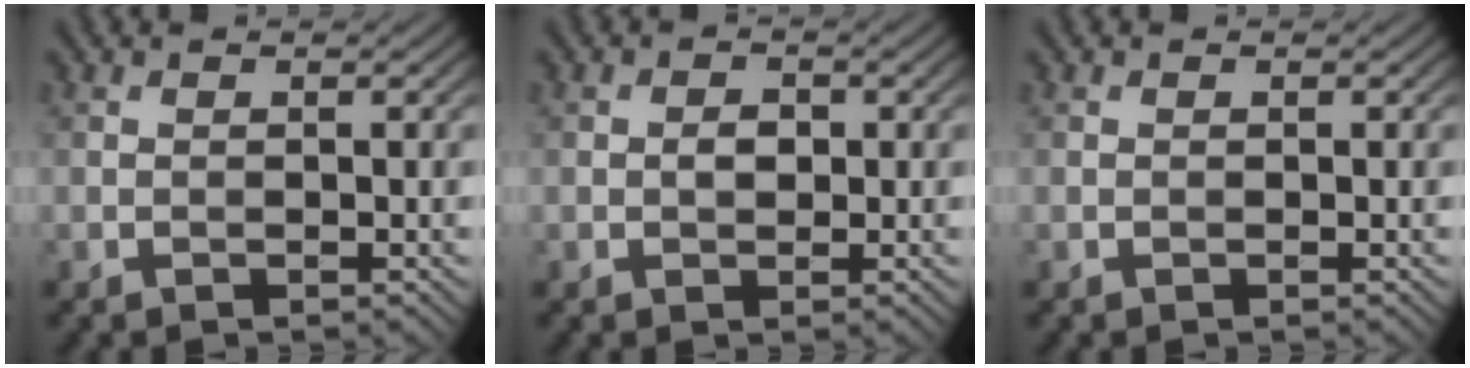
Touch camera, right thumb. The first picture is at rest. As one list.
[{"total": 1.8, "force": [0.0, 1.3, 1.2], "torque": [-0.023, -0.001, -0.004]}, {"total": 0.0}]